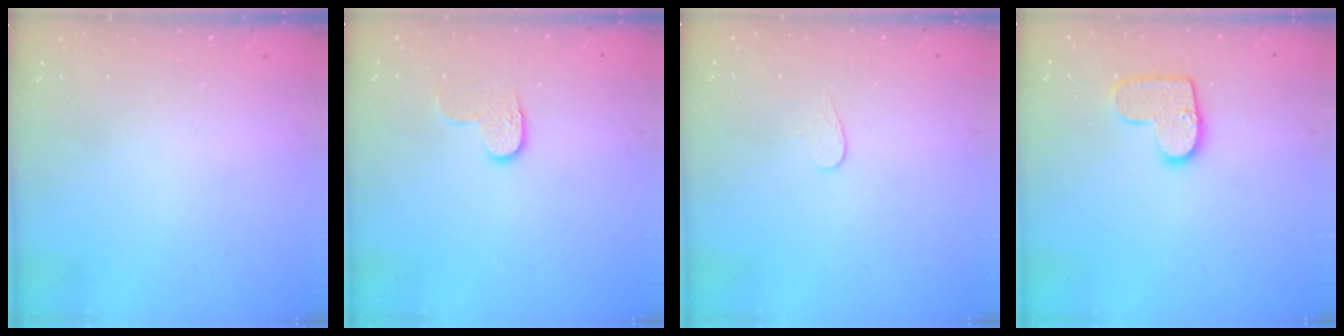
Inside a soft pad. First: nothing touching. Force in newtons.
{"total": 6.0, "press": 6.0, "slide": 0.5}
{"total": 3.4, "press": 3.4, "slide": 0.4}
{"total": 10.7, "press": 10.7, "slide": 0.6}